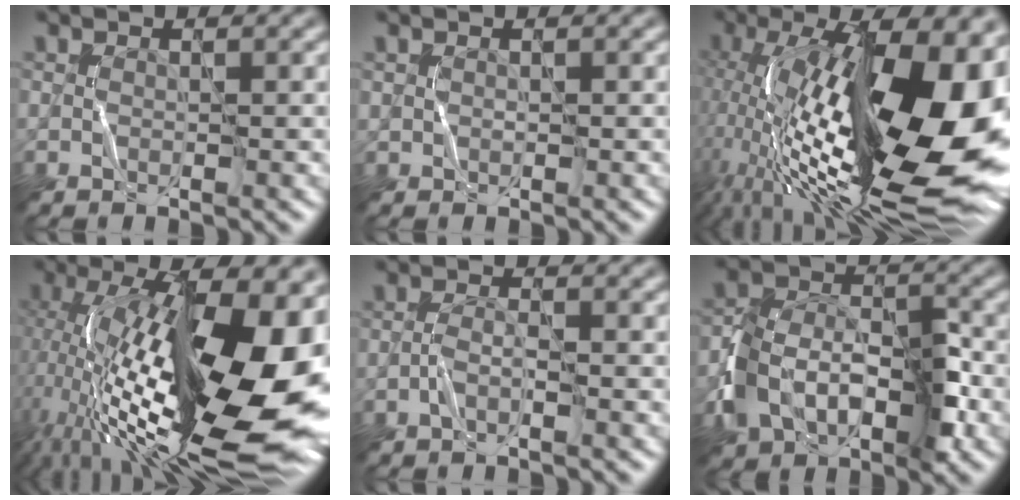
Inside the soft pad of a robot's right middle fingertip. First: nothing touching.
{"total": 0.7, "force": [0.2, 0.1, -0.7], "torque": [0.014, 0.004, 0.004]}
{"total": 19.5, "force": [1.5, 7.7, 17.8], "torque": [-0.293, 0.014, 0.028]}
{"total": 18.8, "force": [-0.2, 7.4, 17.2], "torque": [-0.289, 0.006, -0.001]}
{"total": 0.8, "force": [-0.6, 0.2, 0.5], "torque": [-0.011, 0.007, -0.016]}
{"total": 6.5, "force": [-2.5, 4.5, 4.1], "torque": [-0.073, 0.006, -0.048]}